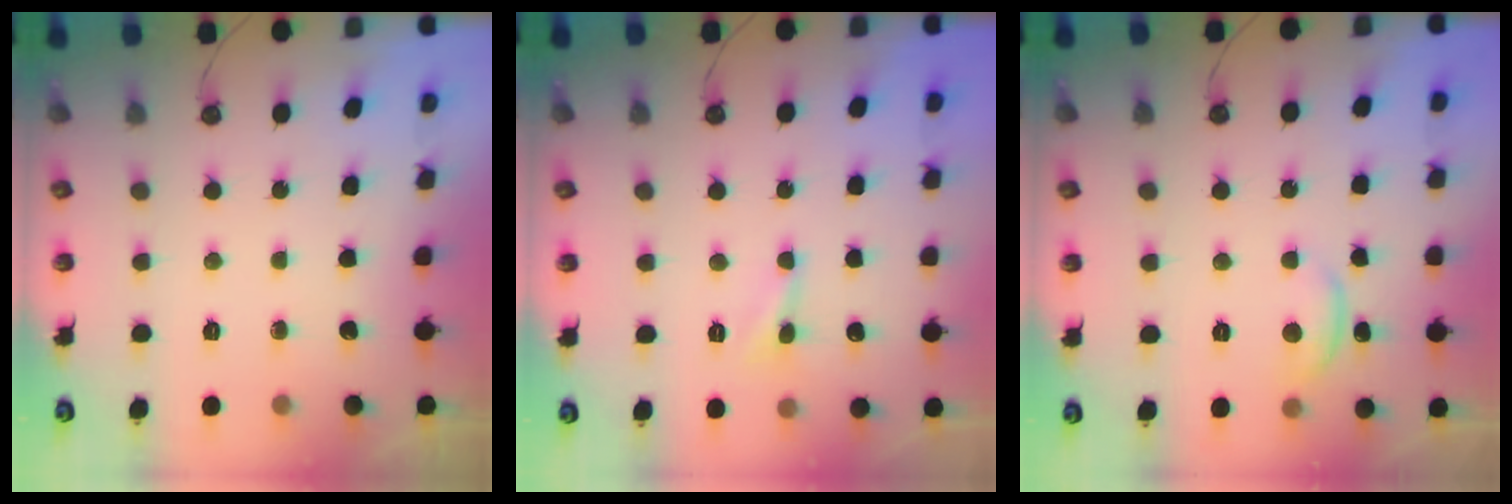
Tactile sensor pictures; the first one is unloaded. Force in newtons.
{"total": 2.1, "press": 2.0, "slide": 0.6}
{"total": 1.0, "press": 0.9, "slide": 0.5}